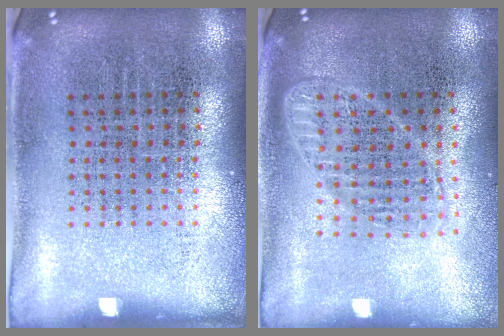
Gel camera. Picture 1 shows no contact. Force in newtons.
{"total": 1.7, "press": 1.4, "slide": 0.9}